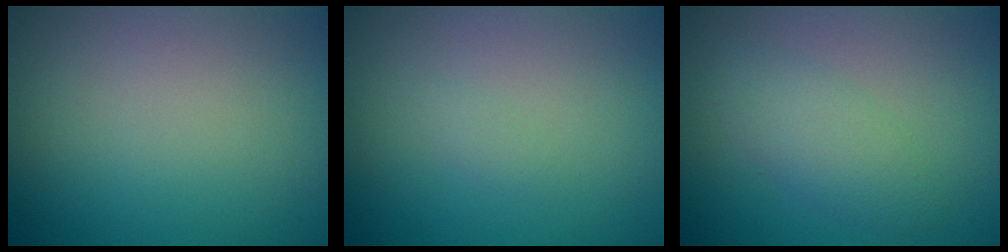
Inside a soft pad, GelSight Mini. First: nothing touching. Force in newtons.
{"total": 0.5, "press": 0.5, "slide": 0.1}
{"total": 2.9, "press": 2.8, "slide": 0.2}